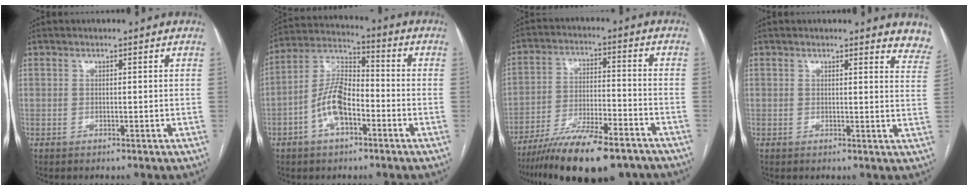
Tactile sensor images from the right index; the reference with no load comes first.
{"total": 9.8, "force": [-3.6, 4.5, 7.9], "torque": [-0.167, 0.023, -0.070]}
{"total": 18.1, "force": [-14.2, 3.9, 10.4], "torque": [-0.154, -0.005, -0.230]}
{"total": 8.2, "force": [7.8, 1.8, 1.5], "torque": [0.022, -0.031, 0.049]}